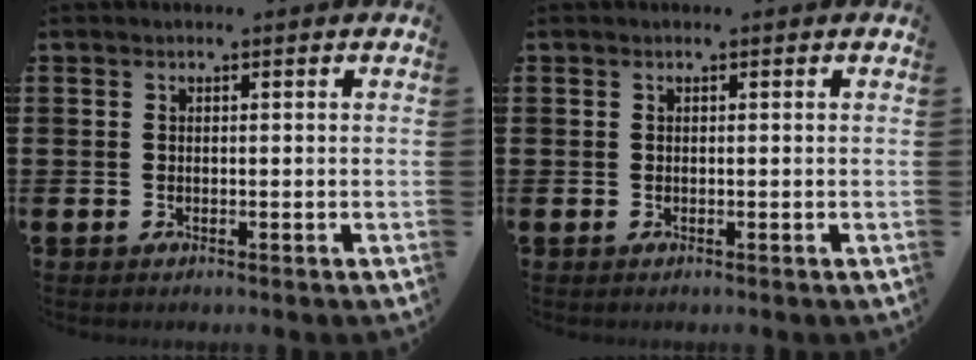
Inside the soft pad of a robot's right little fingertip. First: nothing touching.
{"total": 0.0}